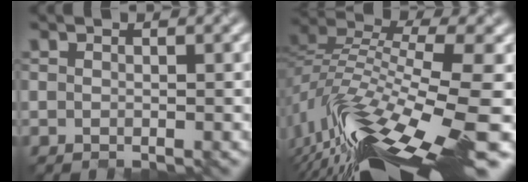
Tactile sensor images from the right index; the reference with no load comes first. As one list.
[{"total": 13.6, "force": [-7.8, 3.5, 10.5], "torque": [-0.211, 0.007, -0.133]}]